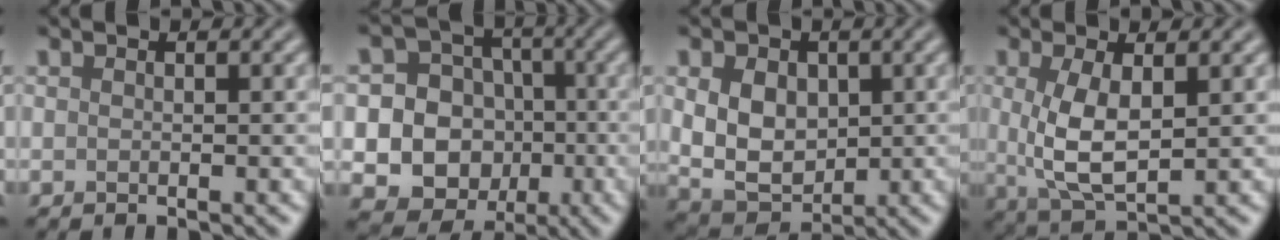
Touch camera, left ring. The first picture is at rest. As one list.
[{"total": 16.3, "force": [-3.1, 15.5, 4.0], "torque": [-0.097, -0.013, -0.062]}, {"total": 5.5, "force": [0.6, 4.1, 3.5], "torque": [-0.070, -0.007, 0.014]}, {"total": 4.8, "force": [0.6, 1.9, 4.3], "torque": [-0.095, -0.005, 0.016]}]